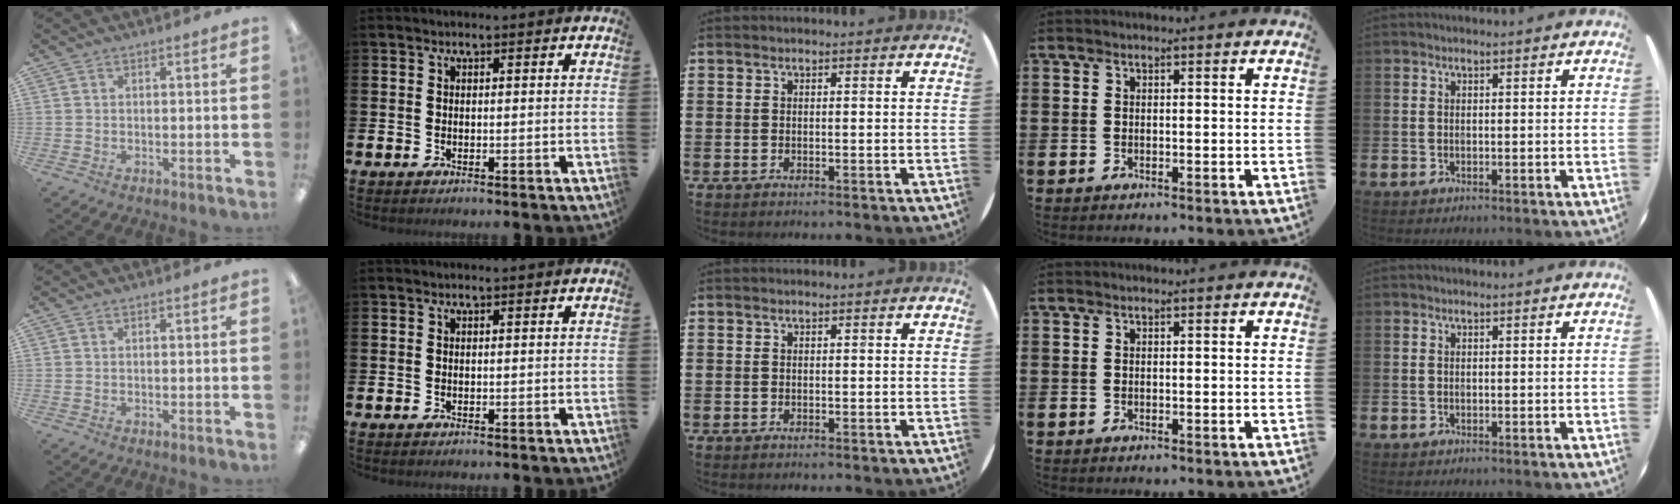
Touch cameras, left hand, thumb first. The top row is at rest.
{}